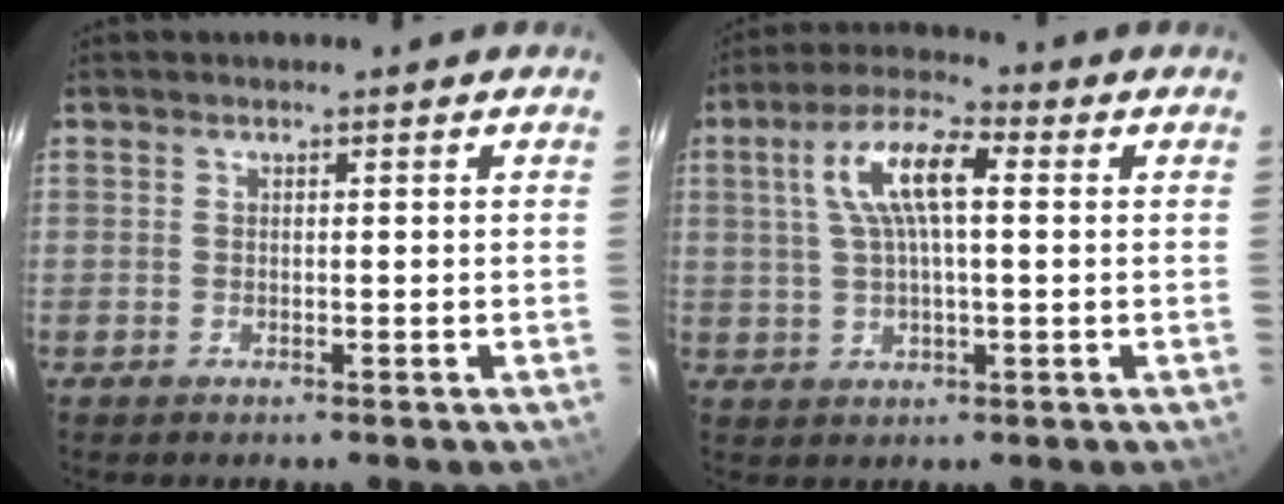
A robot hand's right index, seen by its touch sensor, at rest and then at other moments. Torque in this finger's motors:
{"motor_torque": [0.40, 0.00, 0.51, 0.15]}